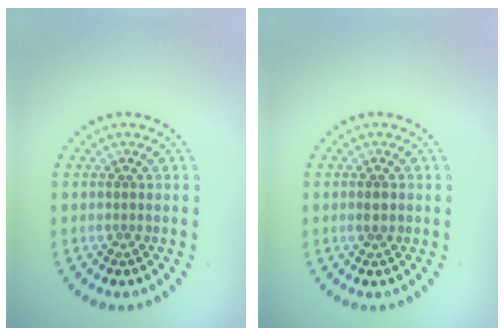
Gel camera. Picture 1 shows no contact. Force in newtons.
{"total": 1.2, "press": 1.2, "slide": 0.2}